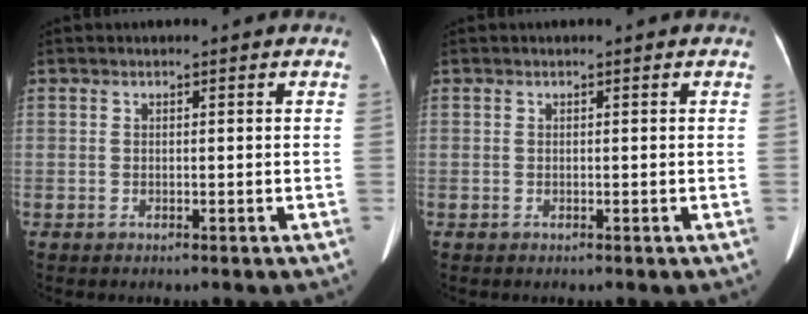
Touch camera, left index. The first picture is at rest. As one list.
[{"total": 0.0}]